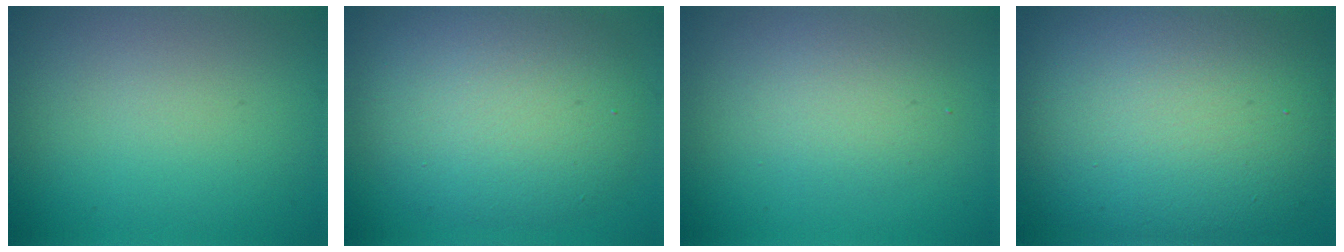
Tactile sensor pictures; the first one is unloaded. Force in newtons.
{"total": 7.9, "press": 7.9, "slide": 0.4}
{"total": 2.7, "press": 2.7, "slide": 0.1}
{"total": 16.1, "press": 16.1, "slide": 0.7}